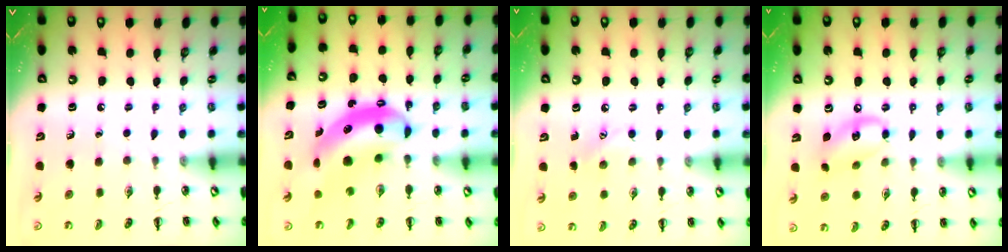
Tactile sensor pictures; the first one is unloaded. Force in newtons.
{"total": 10.8, "press": 10.4, "slide": 2.7}
{"total": 5.8, "press": 5.6, "slide": 1.5}
{"total": 11.6, "press": 11.3, "slide": 2.3}